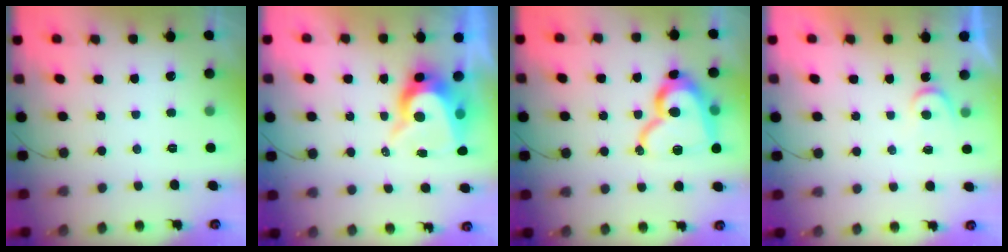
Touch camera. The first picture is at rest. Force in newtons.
{"total": 10.3, "press": 10.3, "slide": 0.9}
{"total": 17.8, "press": 17.7, "slide": 1.7}
{"total": 3.7, "press": 3.6, "slide": 0.4}